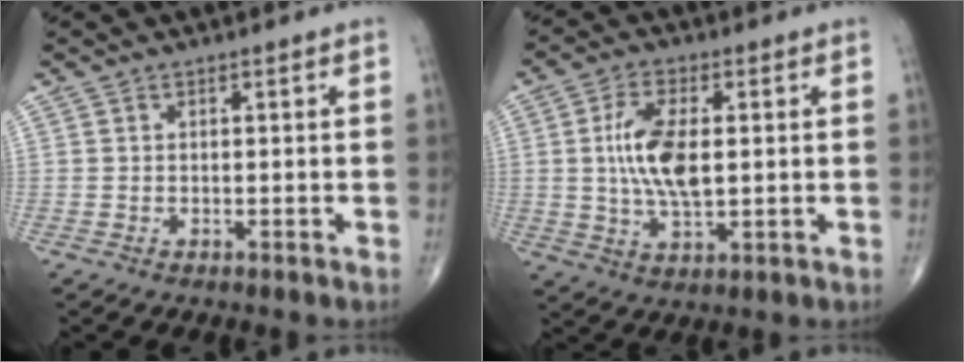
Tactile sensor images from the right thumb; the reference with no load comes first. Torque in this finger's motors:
{"motor_torque": [0.94, 2.55, 1.20, 0.05, 0.11]}